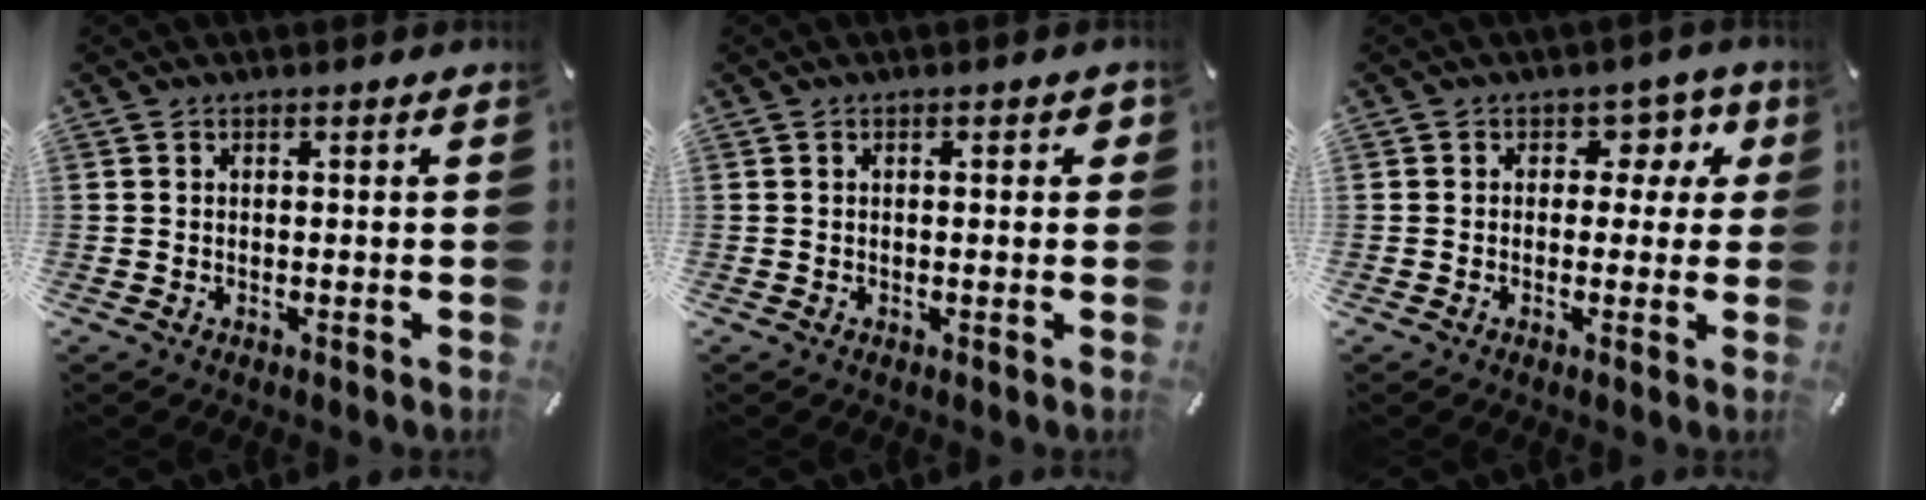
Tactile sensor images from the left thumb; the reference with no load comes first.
{"total": 1.5, "force": [0.0, 0.6, 1.4], "torque": [-0.019, 0.001, -0.003]}
{"total": 6.0, "force": [1.5, 4.7, 3.3], "torque": [-0.029, -0.007, 0.017]}